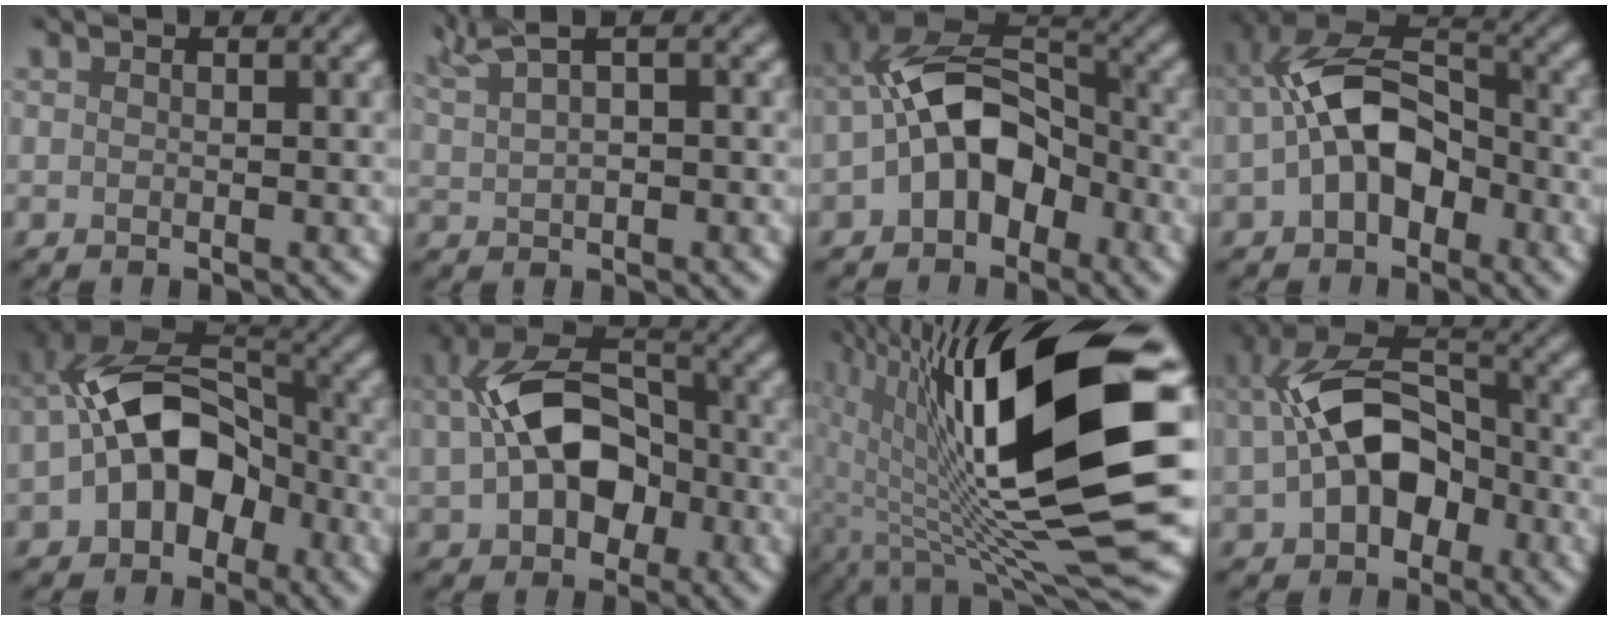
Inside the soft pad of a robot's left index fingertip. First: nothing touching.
{"total": 3.8, "force": [2.8, 0.7, 2.4], "torque": [-0.071, 0.015, 0.062]}
{"total": 8.3, "force": [-2.4, 5.3, 5.9], "torque": [-0.107, 0.017, -0.051]}
{"total": 7.8, "force": [-1.8, 4.8, 5.9], "torque": [-0.119, 0.015, -0.038]}
{"total": 9.8, "force": [-2.6, 6.6, 6.7], "torque": [-0.115, 0.013, -0.058]}
{"total": 9.1, "force": [-0.5, 6.1, 6.7], "torque": [-0.128, 0.002, -0.010]}
{"total": 17.4, "force": [1.8, 5.0, 16.5], "torque": [-0.271, -0.015, 0.038]}
{"total": 8.3, "force": [-0.9, 5.3, 6.3], "torque": [-0.129, 0.005, -0.017]}